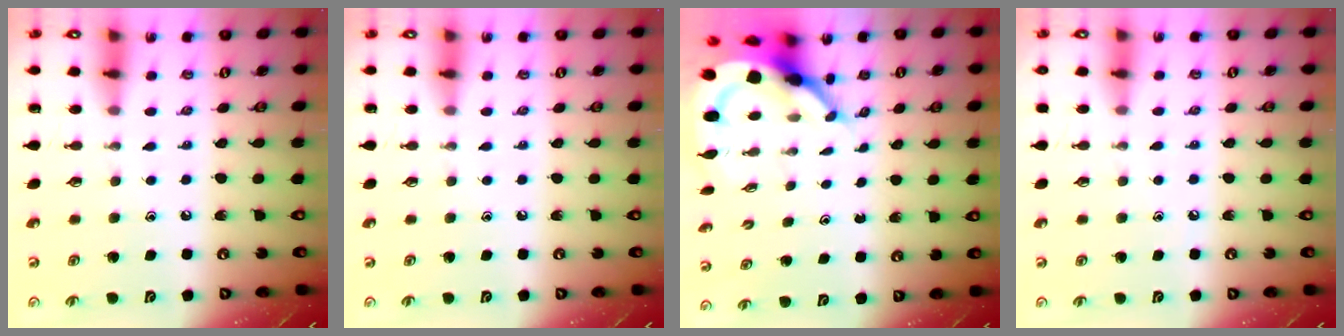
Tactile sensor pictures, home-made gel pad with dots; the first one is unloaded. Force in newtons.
{"total": 0.0}
{"total": 7.2, "press": 7.1, "slide": 0.9}
{"total": 4.7, "press": 4.7, "slide": 0.5}